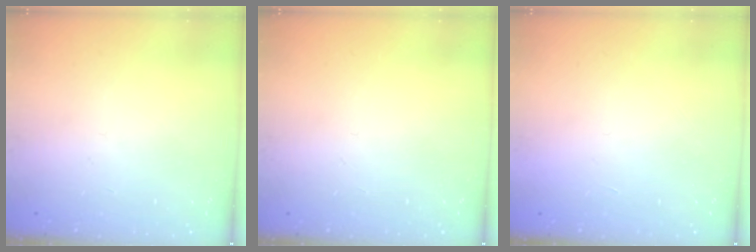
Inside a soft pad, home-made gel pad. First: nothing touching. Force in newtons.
{"total": 0.0}
{"total": 1.6, "press": 1.6, "slide": 0.1}